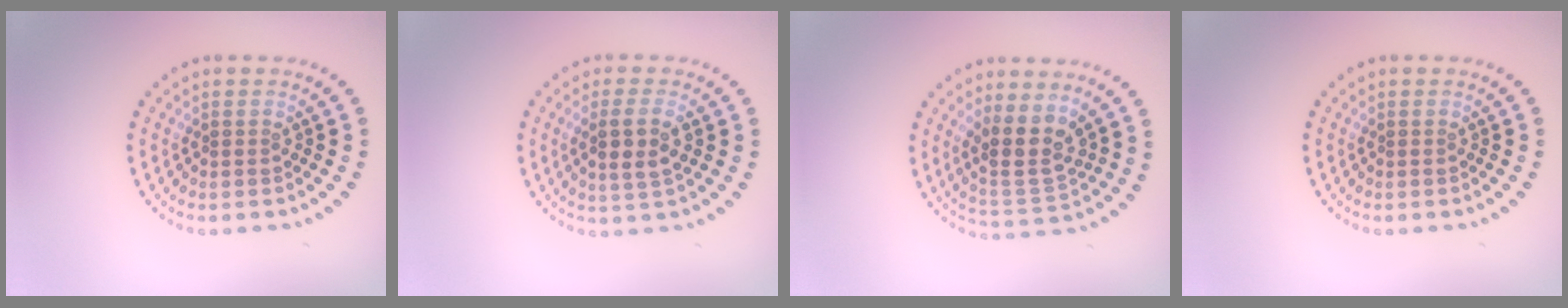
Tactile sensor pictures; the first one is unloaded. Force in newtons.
{"total": 2.8, "press": 2.7, "slide": 0.8}
{"total": 3.8, "press": 3.4, "slide": 1.8}
{"total": 0.0}